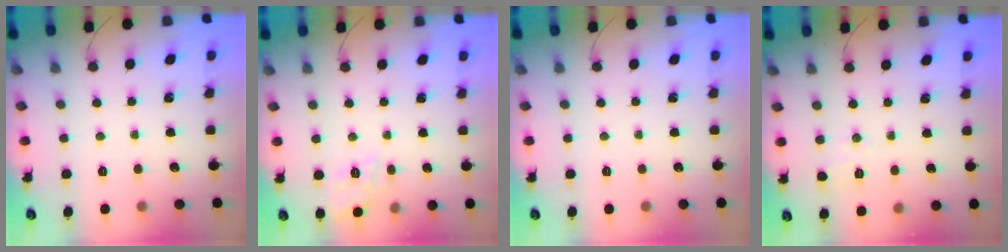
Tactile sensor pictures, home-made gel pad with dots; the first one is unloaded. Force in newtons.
{"total": 11.4, "press": 11.4, "slide": 1.0}
{"total": 0.0}
{"total": 1.7, "press": 1.0, "slide": 1.3}